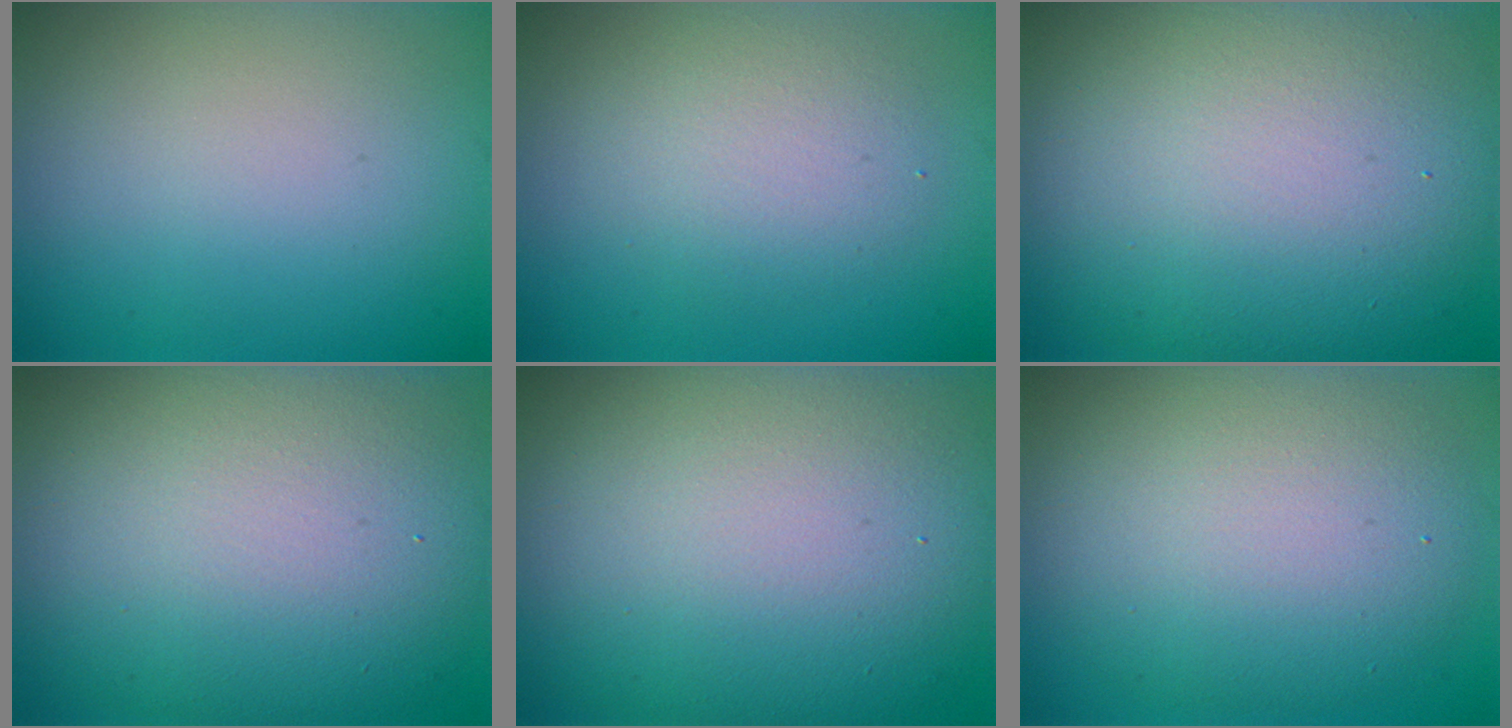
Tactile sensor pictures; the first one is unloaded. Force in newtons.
{"total": 3.4, "press": 3.3, "slide": 0.2}
{"total": 14.2, "press": 14.2, "slide": 0.7}
{"total": 13.4, "press": 13.4, "slide": 0.5}
{"total": 15.3, "press": 15.3, "slide": 1.2}
{"total": 8.8, "press": 8.8, "slide": 0.8}